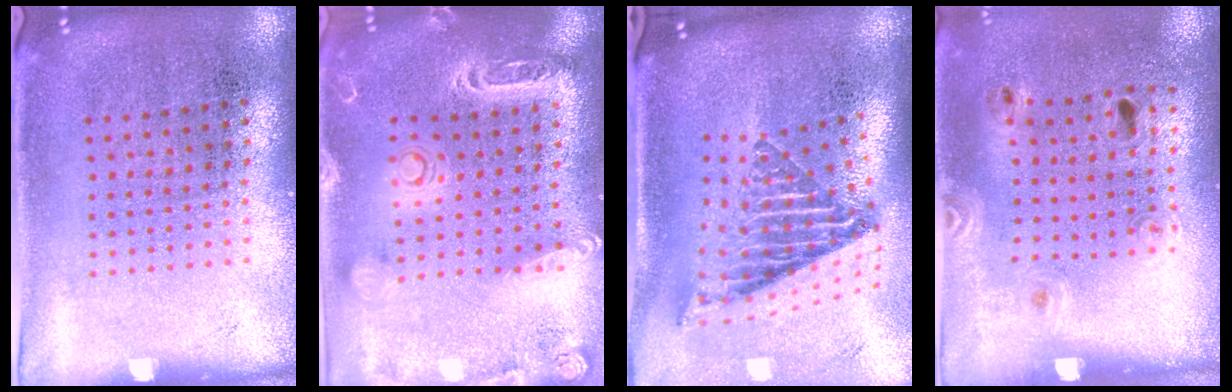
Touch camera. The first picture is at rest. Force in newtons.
{"total": 2.1, "press": 1.9, "slide": 0.9}
{"total": 2.6, "press": 1.6, "slide": 2.0}
{"total": 1.5, "press": 0.8, "slide": 1.3}